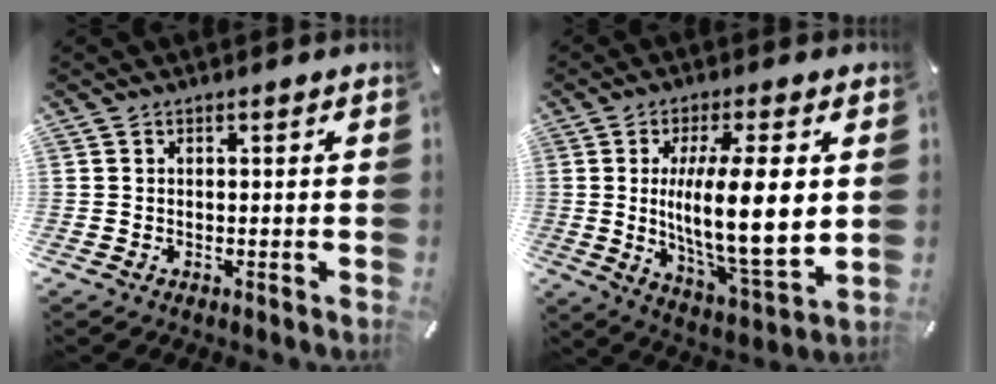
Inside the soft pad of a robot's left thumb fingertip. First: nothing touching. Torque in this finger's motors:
{"motor_torque": [1.74, 3.26, 1.65, -1.12, 0.62]}